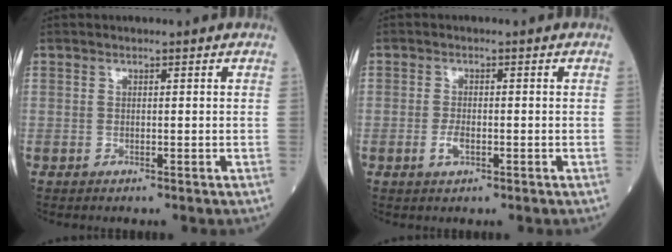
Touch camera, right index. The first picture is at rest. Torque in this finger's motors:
{"motor_torque": [0.48, -0.04, 0.19, 0.05]}